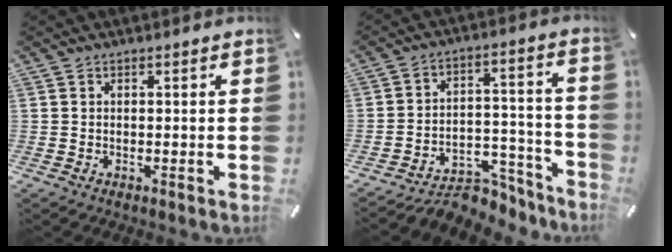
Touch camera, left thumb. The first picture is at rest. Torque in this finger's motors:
{"motor_torque": [-1.06, 1.12, 0.07, 0.12, 0.01]}